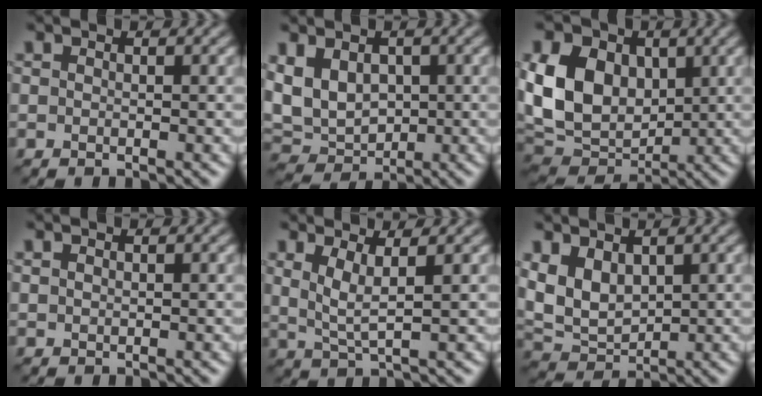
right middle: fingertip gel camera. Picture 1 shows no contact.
{"total": 5.5, "force": [0.8, 4.0, 3.7], "torque": [-0.081, -0.002, 0.014]}
{"total": 10.7, "force": [1.7, 7.8, 7.0], "torque": [-0.154, 0.004, 0.020]}
{"total": 0.6, "force": [0.4, 0.3, 0.2], "torque": [-0.008, 0.001, 0.012]}
{"total": 2.7, "force": [1.1, 0.6, 2.5], "torque": [-0.053, -0.008, 0.026]}
{"total": 4.7, "force": [1.6, 3.0, 3.2], "torque": [-0.074, -0.003, 0.035]}